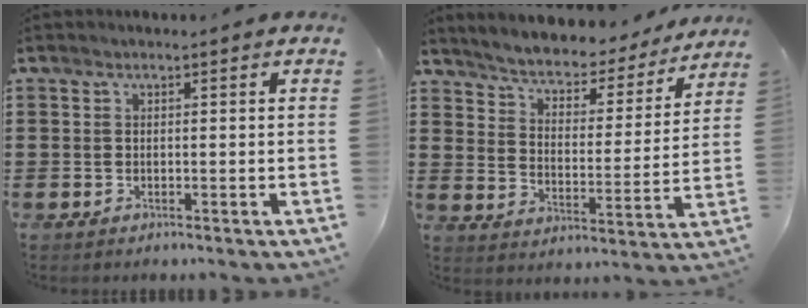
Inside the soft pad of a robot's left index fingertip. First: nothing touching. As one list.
[{"total": 3.9, "force": [3.7, 0.6, 0.7], "torque": [-0.037, -0.033, 0.055]}]